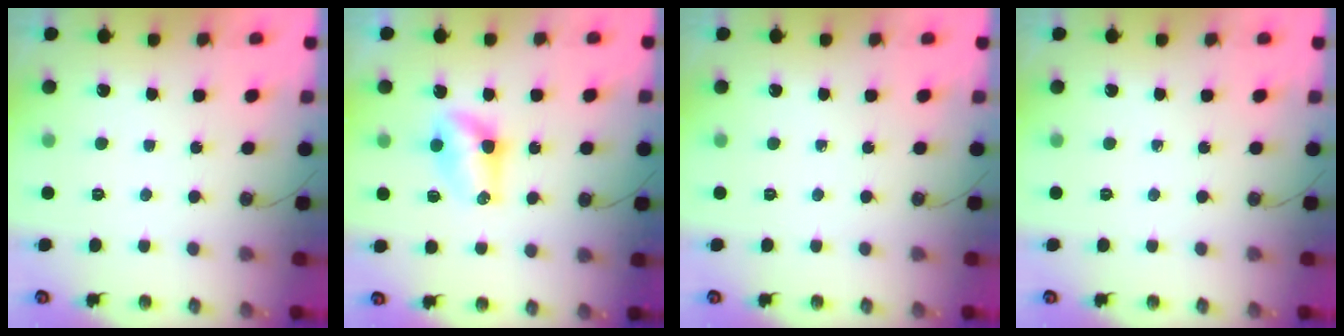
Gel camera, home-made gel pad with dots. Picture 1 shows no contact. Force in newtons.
{"total": 6.0, "press": 5.9, "slide": 0.6}
{"total": 0.0}
{"total": 0.0}